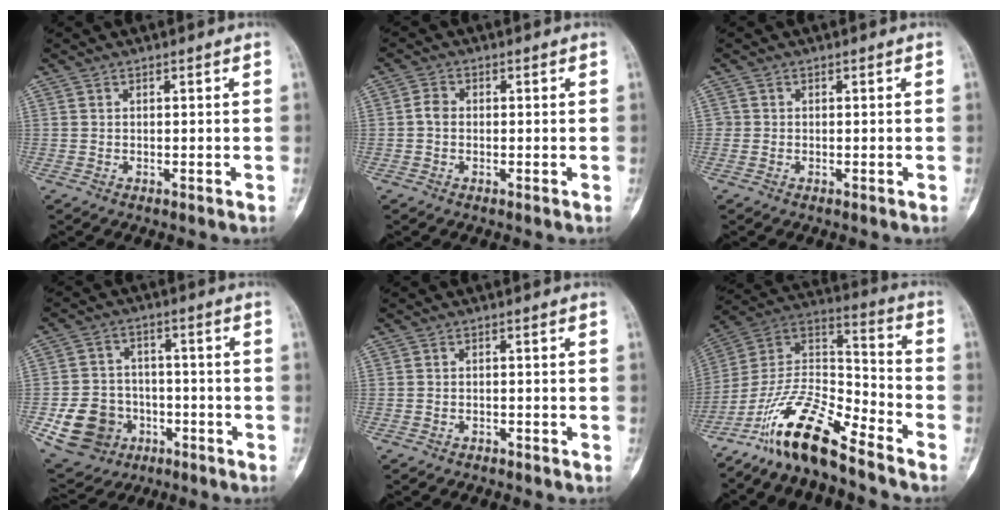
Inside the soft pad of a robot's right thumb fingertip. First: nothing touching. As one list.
[{"total": 2.1, "force": [-0.3, 1.7, 1.3], "torque": [-0.020, 0.006, -0.010]}, {"total": 0.6, "force": [-0.1, 0.6, 0.0], "torque": [0.003, 0.004, -0.002]}, {"total": 12.3, "force": [-4.5, 10.5, 4.7], "torque": [-0.070, 0.029, -0.062]}, {"total": 2.0, "force": [-1.8, 1.0, 0.3], "torque": [-0.010, 0.009, -0.023]}, {"total": 17.1, "force": [-13.0, 4.2, 10.3], "torque": [-0.185, 0.091, -0.245]}]